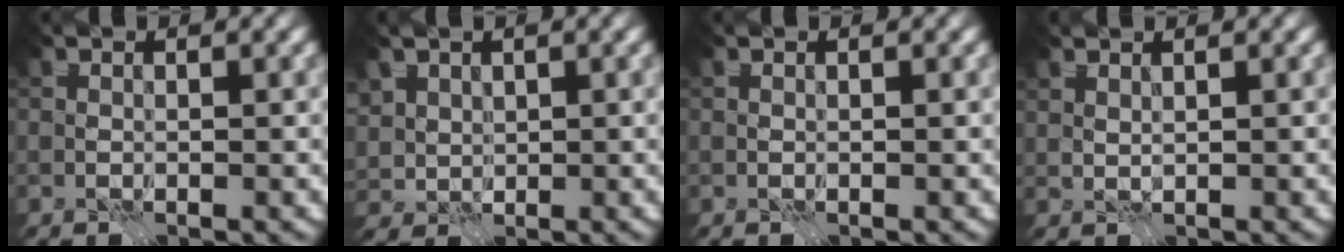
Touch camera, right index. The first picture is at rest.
{"total": 2.8, "force": [1.3, 2.3, 1.0], "torque": [-0.035, 0.004, 0.026]}
{"total": 0.0}
{"total": 0.9, "force": [0.8, -0.4, 0.0], "torque": [-0.002, -0.004, 0.018]}